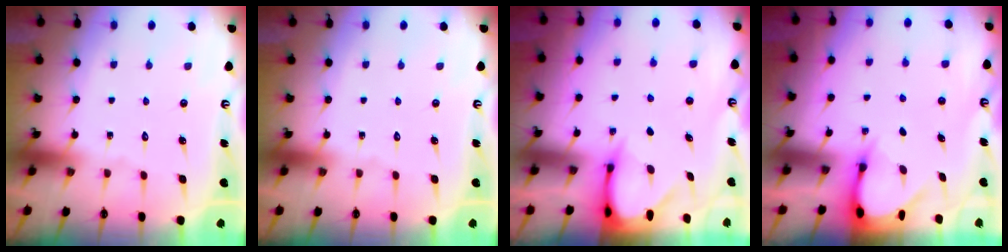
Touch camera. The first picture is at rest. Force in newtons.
{"total": 0.0}
{"total": 3.3, "press": 3.3, "slide": 0.3}
{"total": 3.4, "press": 3.4, "slide": 0.3}